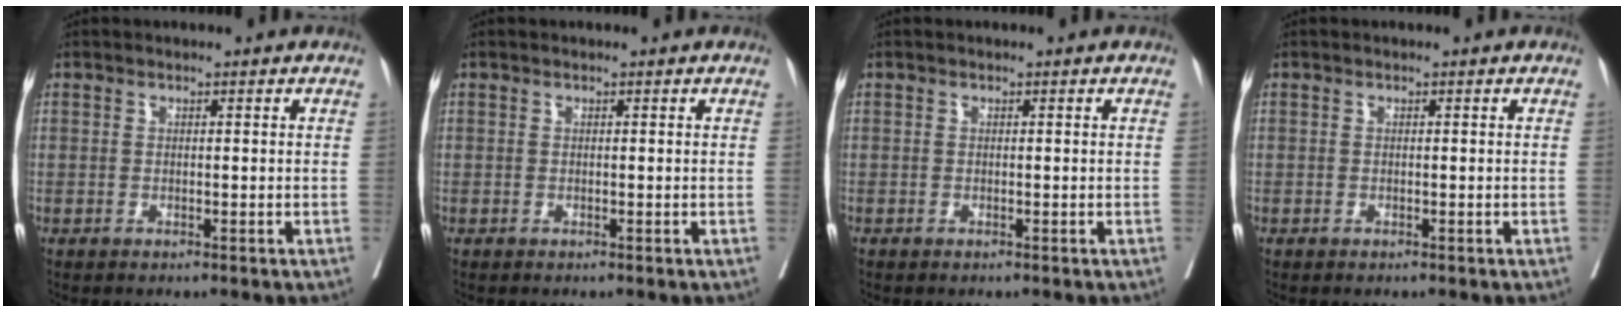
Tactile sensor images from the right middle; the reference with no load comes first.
{"total": 0.0}
{"total": 0.0}
{"total": 0.0}